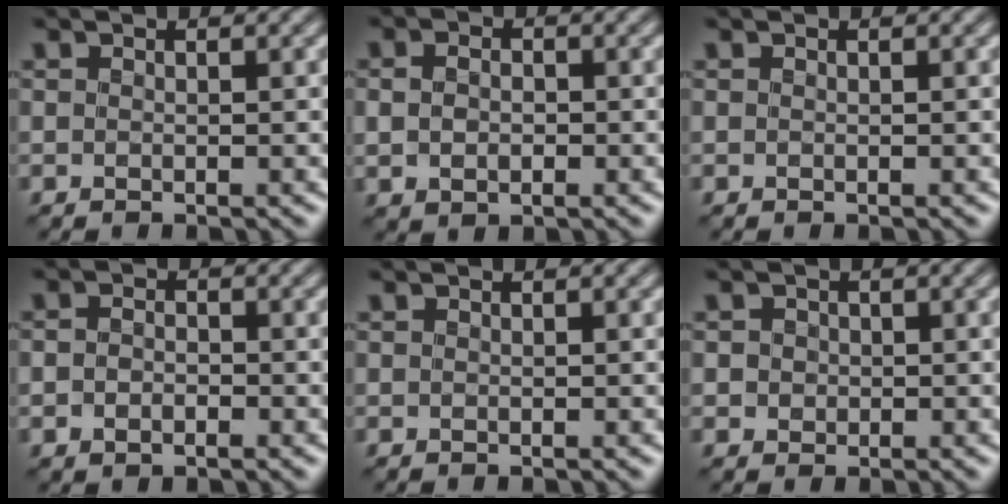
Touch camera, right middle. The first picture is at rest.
{"total": 2.8, "force": [0.0, 2.1, 1.9], "torque": [-0.033, 0.002, 0.002]}
{"total": 0.0}
{"total": 1.8, "force": [-0.5, 1.2, 1.2], "torque": [-0.021, -0.001, -0.013]}
{"total": 0.0}
{"total": 1.6, "force": [0.3, 1.5, 0.6], "torque": [-0.001, 0.006, 0.003]}